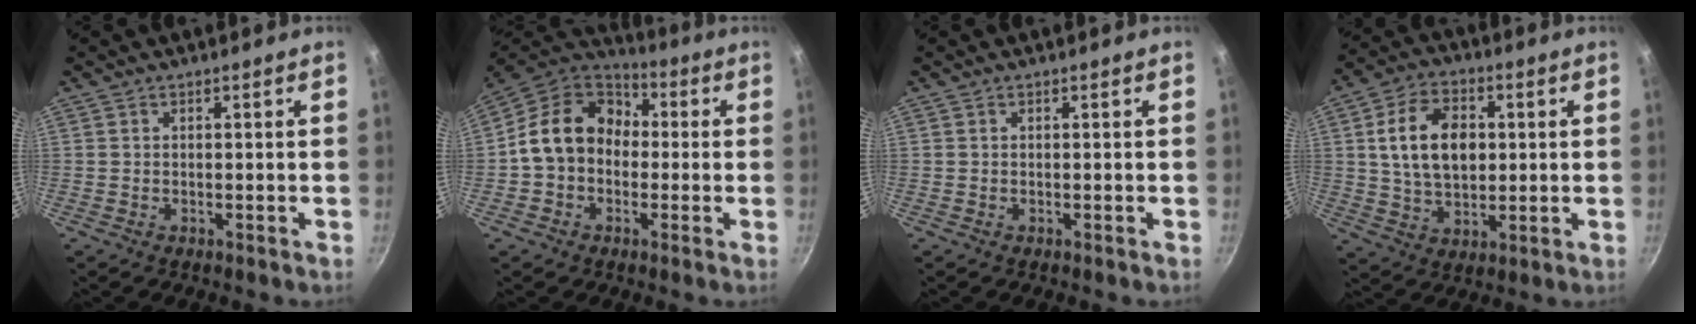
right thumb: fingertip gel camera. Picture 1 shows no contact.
{"total": 15.4, "force": [0.3, 12.4, 9.2], "torque": [-0.122, 0.043, -0.015]}
{"total": 0.0}
{"total": 13.7, "force": [2.1, 9.3, 9.9], "torque": [-0.148, 0.003, 0.034]}